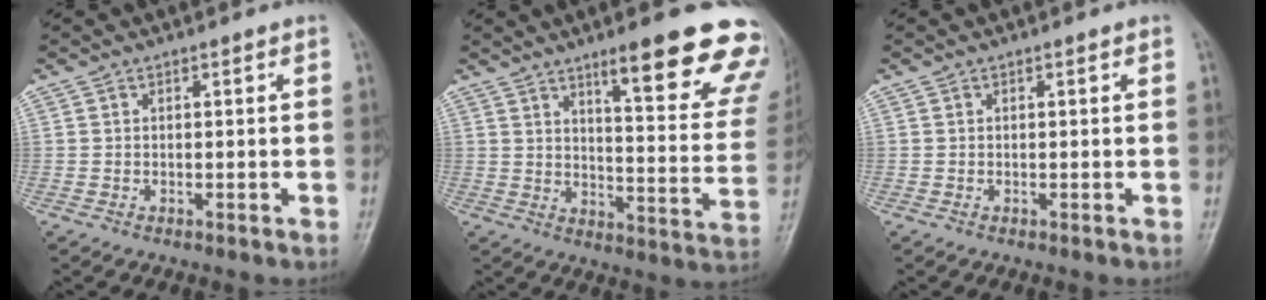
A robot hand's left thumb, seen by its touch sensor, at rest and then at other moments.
{"total": 21.4, "force": [14.1, 4.6, 15.4], "torque": [-0.158, -0.063, 0.184]}
{"total": 0.0}